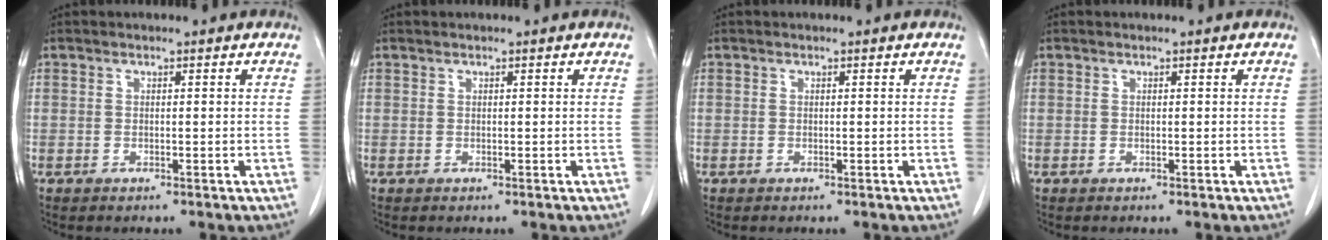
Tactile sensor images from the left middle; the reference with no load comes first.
{"total": 0.0}
{"total": 0.0}
{"total": 0.0}